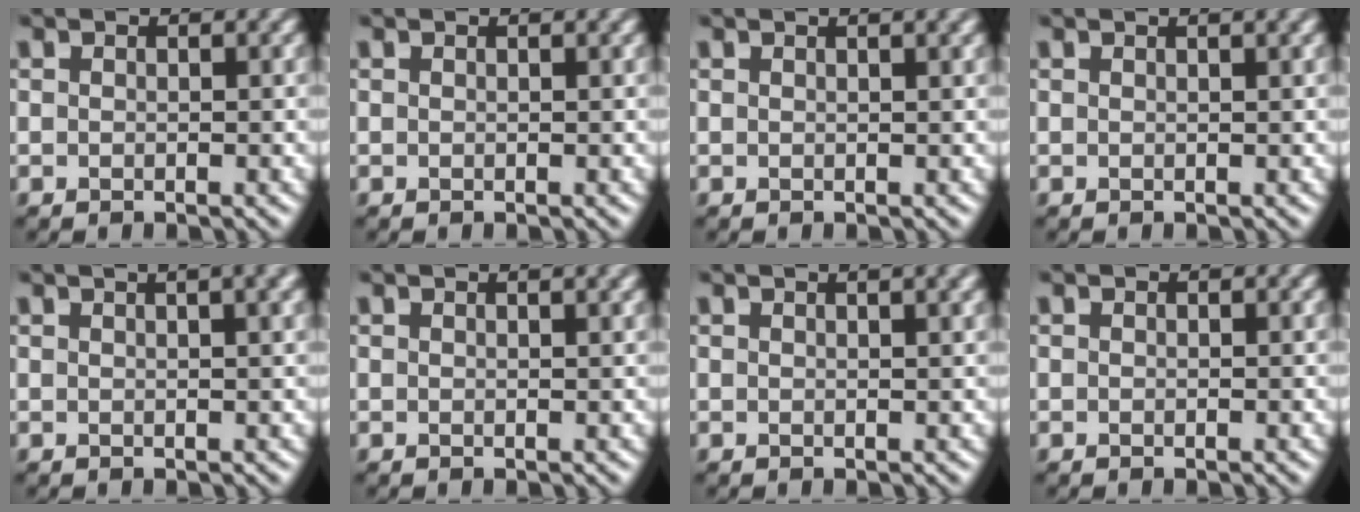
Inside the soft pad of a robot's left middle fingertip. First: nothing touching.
{"total": 0.8, "force": [0.6, 0.2, 0.5], "torque": [-0.011, -0.001, 0.005]}
{"total": 3.5, "force": [2.2, 1.3, 2.4], "torque": [-0.017, 0.013, 0.009]}
{"total": 2.9, "force": [1.9, 1.0, 2.0], "torque": [-0.016, 0.009, 0.008]}
{"total": 7.7, "force": [4.4, 3.2, 5.4], "torque": [-0.042, 0.045, 0.030]}
{"total": 3.2, "force": [2.1, 1.2, 2.1], "torque": [-0.013, 0.012, 0.007]}
{"total": 4.9, "force": [3.0, 2.0, 3.4], "torque": [-0.023, 0.029, 0.008]}
{"total": 0.0}